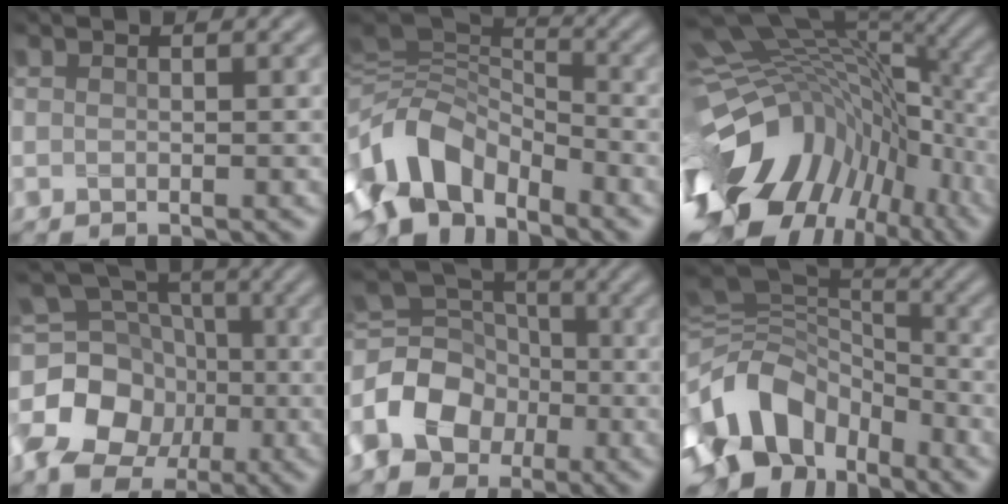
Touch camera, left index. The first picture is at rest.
{"total": 9.6, "force": [-5.1, 6.2, 5.3], "torque": [-0.110, -0.003, -0.096]}
{"total": 16.3, "force": [-4.3, 10.5, 11.8], "torque": [-0.231, -0.013, -0.057]}
{"total": 11.8, "force": [-2.7, 9.8, 6.1], "torque": [-0.147, 0.009, -0.063]}
{"total": 8.9, "force": [-3.0, 7.1, 4.6], "torque": [-0.095, -0.002, -0.068]}
{"total": 12.4, "force": [-5.0, 8.5, 7.5], "torque": [-0.169, 0.007, -0.099]}